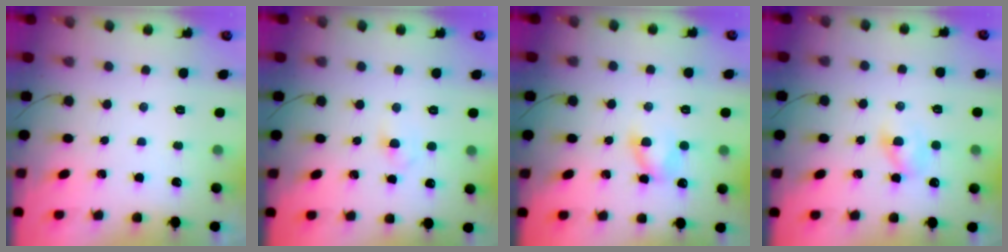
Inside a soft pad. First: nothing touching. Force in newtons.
{"total": 2.4, "press": 2.1, "slide": 1.0}
{"total": 5.7, "press": 5.7, "slide": 0.7}
{"total": 3.4, "press": 3.2, "slide": 1.2}